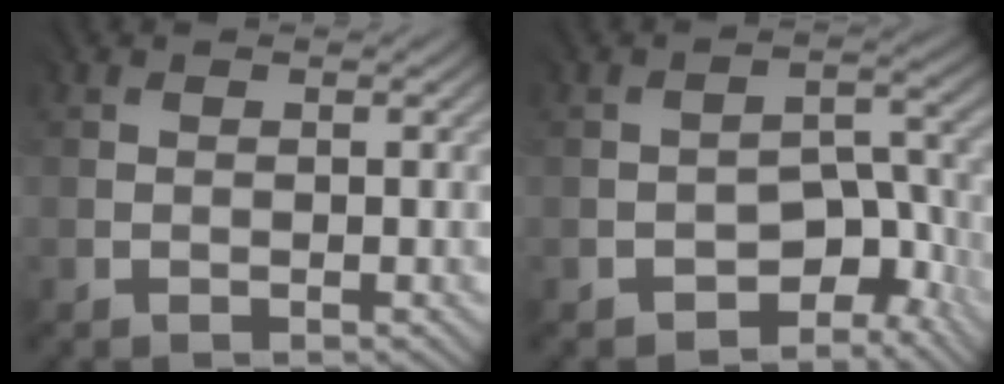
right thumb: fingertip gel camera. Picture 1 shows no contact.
{"total": 5.8, "force": [-4.2, 2.8, 2.9], "torque": [-0.022, -0.001, -0.069]}